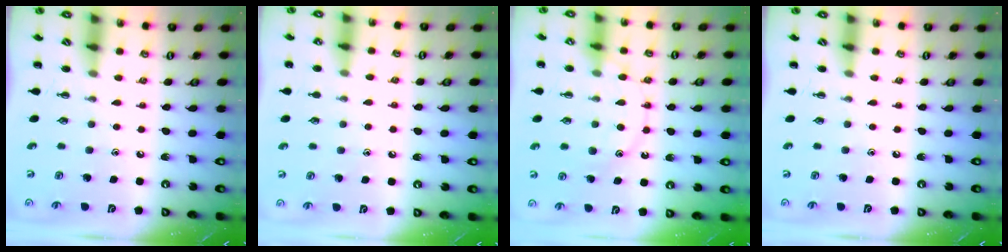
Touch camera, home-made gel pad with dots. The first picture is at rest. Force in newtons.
{"total": 5.0, "press": 4.7, "slide": 1.5}
{"total": 11.9, "press": 11.9, "slide": 0.6}
{"total": 0.0}